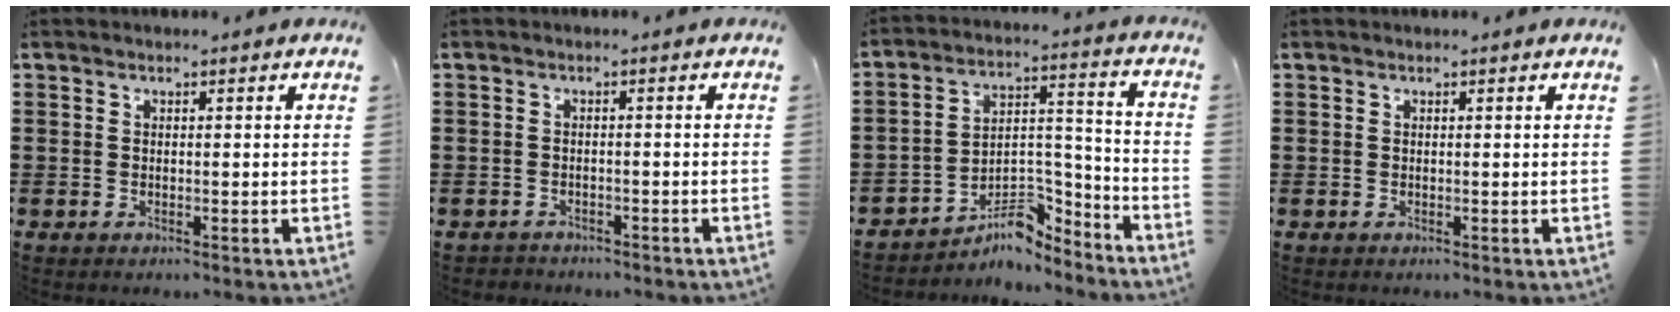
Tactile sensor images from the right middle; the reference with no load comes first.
{"total": 1.3, "force": [-1.3, 0.3, -0.1], "torque": [-0.004, 0.002, -0.029]}
{"total": 7.3, "force": [-6.1, 2.9, 3.0], "torque": [-0.042, 0.009, -0.115]}
{"total": 0.0}